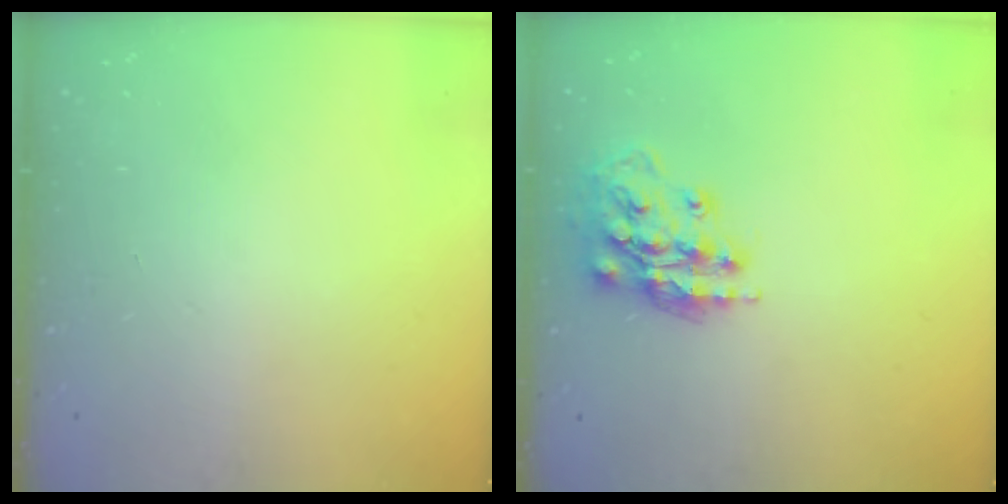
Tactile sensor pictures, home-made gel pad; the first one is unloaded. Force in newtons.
{"total": 14.9, "press": 14.9, "slide": 1.1}